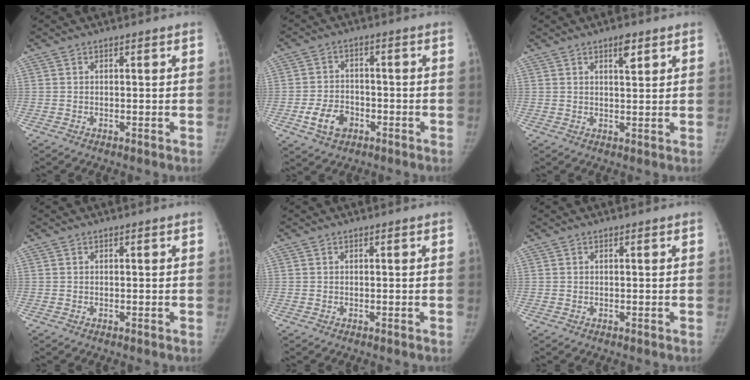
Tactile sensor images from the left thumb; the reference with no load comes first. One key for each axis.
{"total": 6.9, "fx": -3.0, "fy": 4.9, "fz": 3.8, "tx": -0.057, "ty": 0.017, "tz": -0.049}
{"total": 3.0, "fx": 1.8, "fy": 1.2, "fz": 2.1, "tx": -0.019, "ty": -0.008, "tz": 0.027}
{"total": 0.0}
{"total": 0.0}
{"total": 0.0}